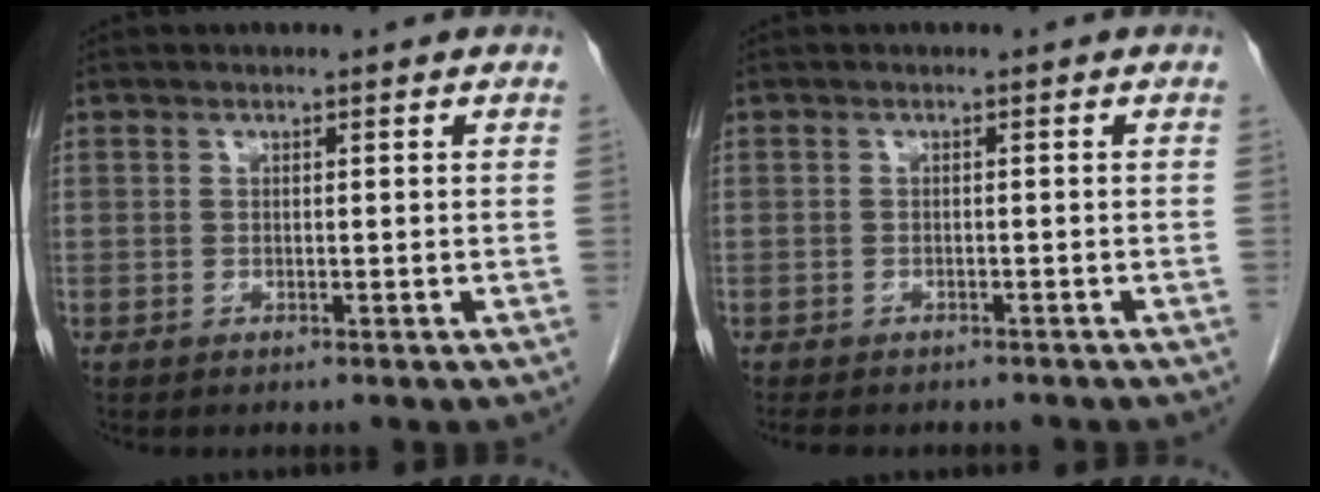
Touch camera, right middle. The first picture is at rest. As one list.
[{"total": 7.4, "force": [-6.4, 2.5, 3.0], "torque": [-0.042, -0.002, -0.076]}]